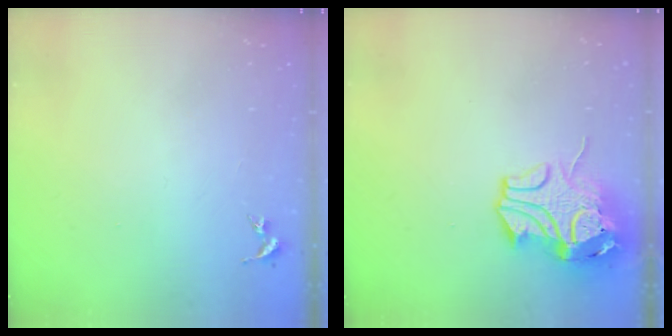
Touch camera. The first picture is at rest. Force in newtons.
{"total": 12.8, "press": 12.7, "slide": 1.8}